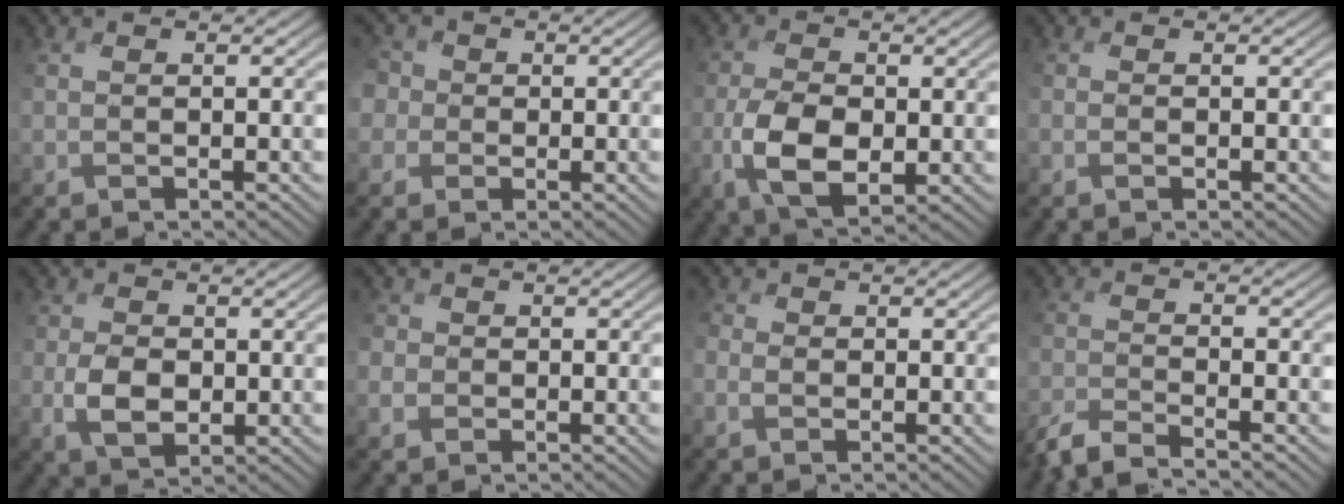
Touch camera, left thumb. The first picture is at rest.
{"total": 5.2, "force": [0.6, 4.8, 2.0], "torque": [-0.072, 0.015, -0.014]}
{"total": 7.6, "force": [-1.8, 4.4, 5.9], "torque": [-0.133, -0.009, -0.036]}
{"total": 0.6, "force": [-0.3, 0.2, 0.5], "torque": [-0.013, -0.002, -0.005]}
{"total": 4.6, "force": [-0.5, 3.3, 3.1], "torque": [-0.070, -0.009, -0.012]}
{"total": 2.4, "force": [-0.1, 2.3, 0.7], "torque": [-0.020, 0.002, -0.008]}
{"total": 2.2, "force": [-0.2, 1.9, 1.1], "torque": [-0.030, 0.002, -0.009]}
{"total": 4.7, "force": [-4.1, 0.7, 2.3], "torque": [-0.047, -0.008, -0.092]}